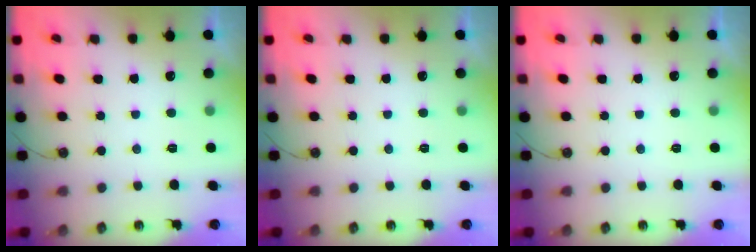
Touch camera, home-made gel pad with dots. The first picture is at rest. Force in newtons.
{"total": 0.0}
{"total": 0.0}